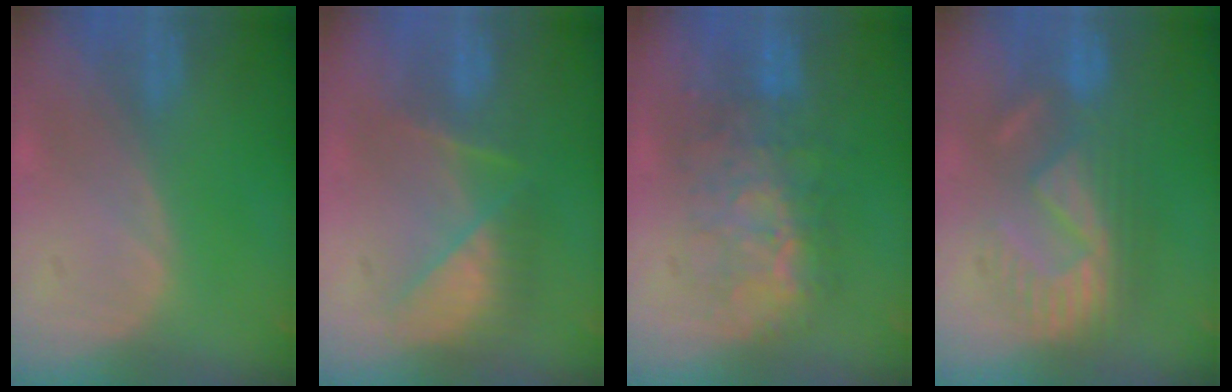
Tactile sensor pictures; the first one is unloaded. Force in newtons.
{"total": 7.8, "press": 7.0, "slide": 3.4}
{"total": 9.5, "press": 8.4, "slide": 4.4}
{"total": 8.8, "press": 8.7, "slide": 1.5}